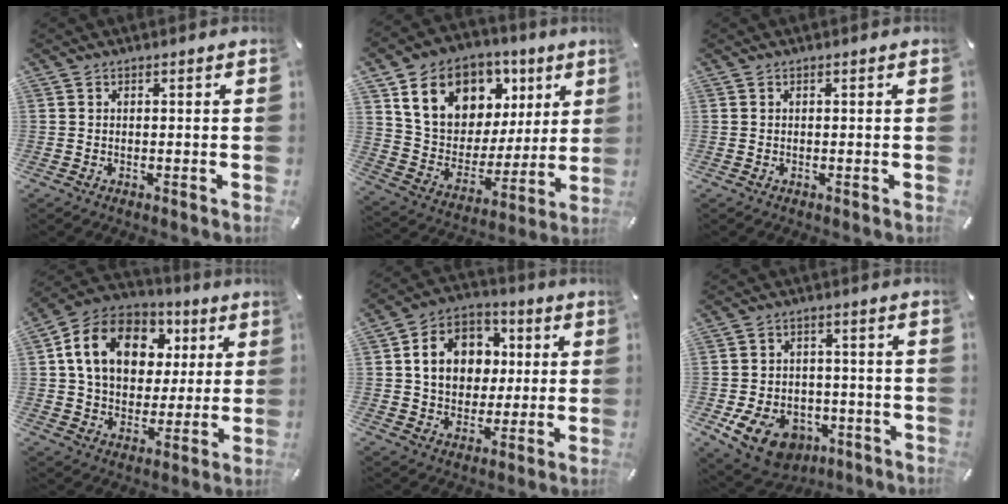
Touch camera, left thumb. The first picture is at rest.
{"total": 16.5, "force": [8.3, 12.5, 6.7], "torque": [-0.120, -0.038, 0.159]}
{"total": 0.0}
{"total": 16.4, "force": [5.1, 12.7, 9.0], "torque": [-0.176, 0.001, 0.095]}
{"total": 13.1, "force": [1.7, 11.2, 6.4], "torque": [-0.111, 0.009, 0.036]}
{"total": 11.5, "force": [-5.7, 8.2, 5.6], "torque": [-0.113, 0.036, -0.096]}